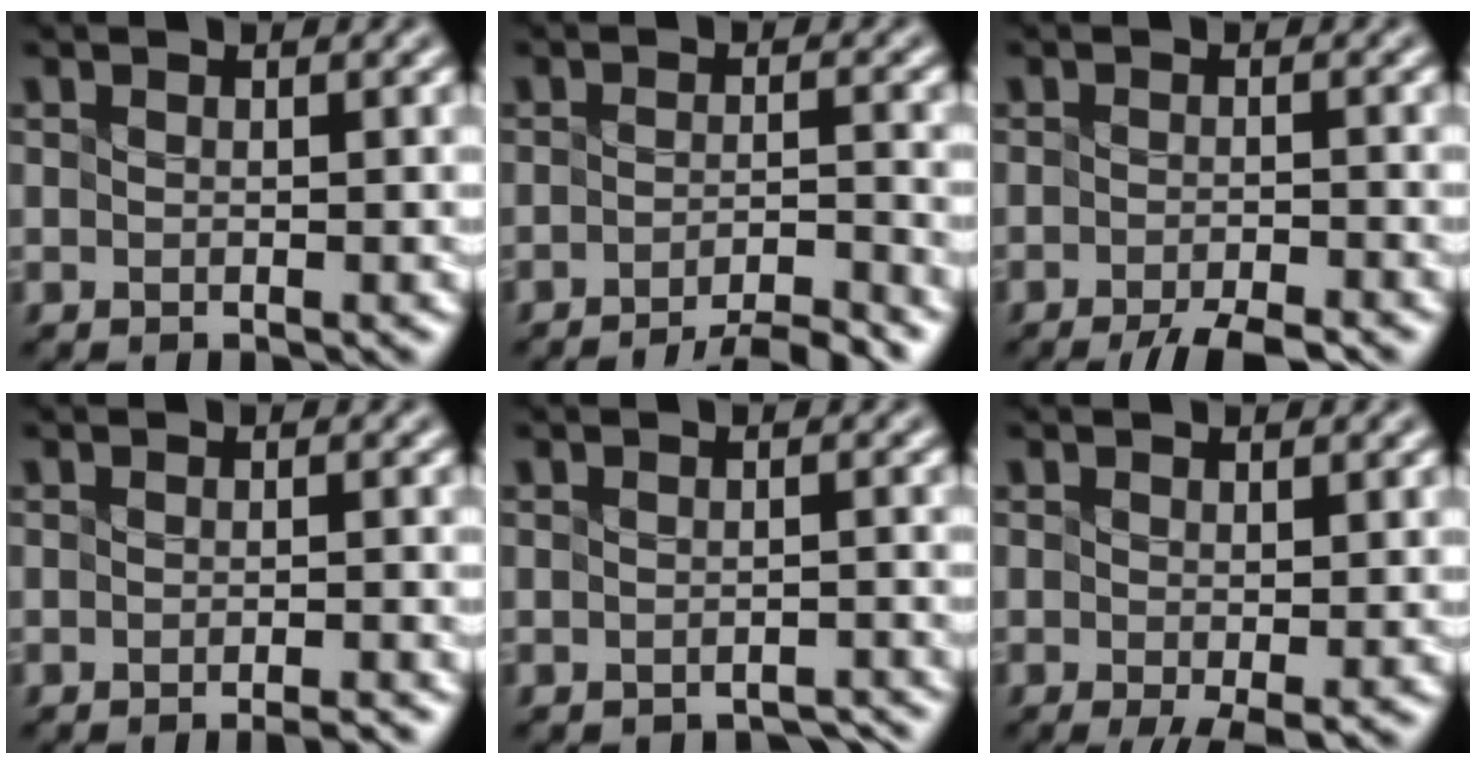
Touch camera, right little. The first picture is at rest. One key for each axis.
{"total": 4.9, "fx": -3.9, "fy": 0.7, "fz": 2.9, "tx": -0.040, "ty": 0.002, "tz": -0.062}
{"total": 3.8, "fx": -2.9, "fy": 0.6, "fz": 2.4, "tx": -0.035, "ty": -0.004, "tz": -0.052}
{"total": 1.7, "fx": -1.3, "fy": 0.2, "fz": 1.1, "tx": -0.008, "ty": -0.001, "tz": -0.022}
{"total": 1.5, "fx": -1.5, "fy": 0.2, "fz": 0.2, "tx": 0.001, "ty": 0.000, "tz": -0.018}
{"total": 1.8, "fx": -0.5, "fy": 0.3, "fz": 1.7, "tx": -0.029, "ty": -0.009, "tz": -0.008}